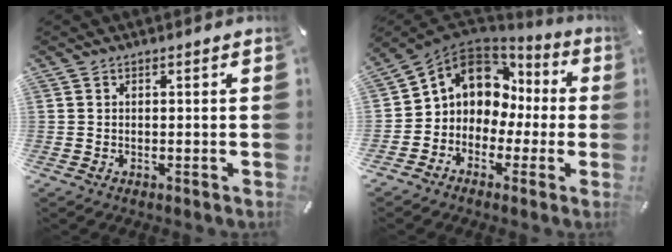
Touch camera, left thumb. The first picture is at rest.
{"total": 9.7, "force": [2.7, 8.7, 3.3], "torque": [-0.076, -0.016, 0.052]}